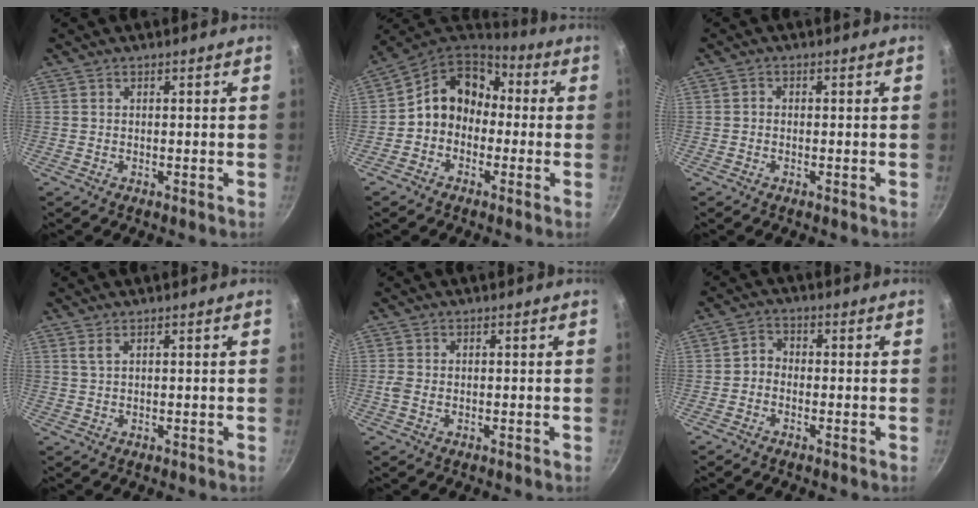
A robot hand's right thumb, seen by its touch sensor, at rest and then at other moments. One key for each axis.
{"total": 11.6, "fx": -0.5, "fy": 9.7, "fz": 6.4, "tx": -0.071, "ty": 0.045, "tz": -0.032}
{"total": 0.9, "fx": -0.4, "fy": 0.8, "fz": 0.4, "tx": -0.006, "ty": 0.004, "tz": -0.008}
{"total": 1.4, "fx": 0.8, "fy": 0.5, "fz": 1.1, "tx": -0.022, "ty": -0.001, "tz": 0.018}
{"total": 1.7, "fx": -0.2, "fy": 1.2, "fz": 1.2, "tx": -0.028, "ty": 0.001, "tz": -0.005}
{"total": 2.7, "fx": -1.1, "fy": 2.1, "fz": 1.2, "tx": -0.014, "ty": 0.021, "tz": -0.029}